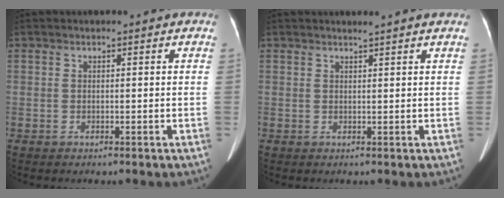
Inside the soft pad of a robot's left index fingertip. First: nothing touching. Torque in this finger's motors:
{"motor_torque": [-0.18, -0.18, 0.02, 0.03]}